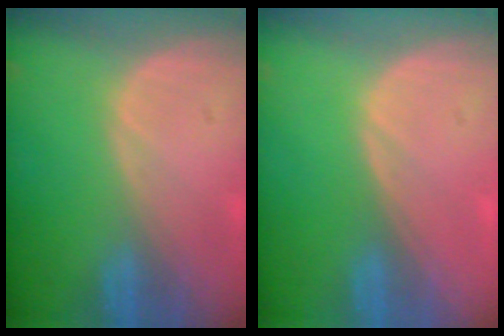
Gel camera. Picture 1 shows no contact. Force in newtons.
{"total": 0.0}